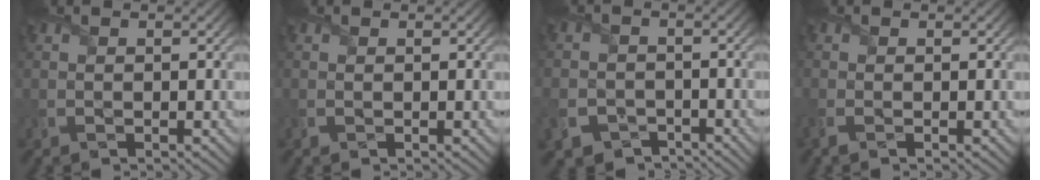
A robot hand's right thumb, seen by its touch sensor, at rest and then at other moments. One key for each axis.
{"total": 0.0}
{"total": 6.4, "fx": -3.5, "fy": 5.0, "fz": 1.7, "tx": -0.063, "ty": -0.027, "tz": -0.074}
{"total": 1.6, "fx": -0.8, "fy": 0.8, "fz": 1.1, "tx": -0.038, "ty": -0.005, "tz": -0.021}